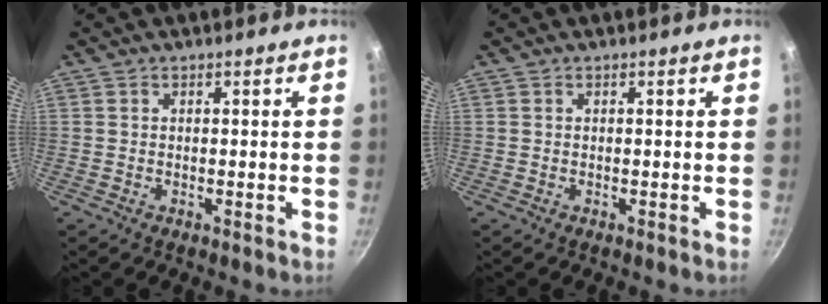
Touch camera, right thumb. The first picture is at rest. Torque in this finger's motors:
{"motor_torque": [-0.06, 0.05, 0.00, 0.00, 0.00]}